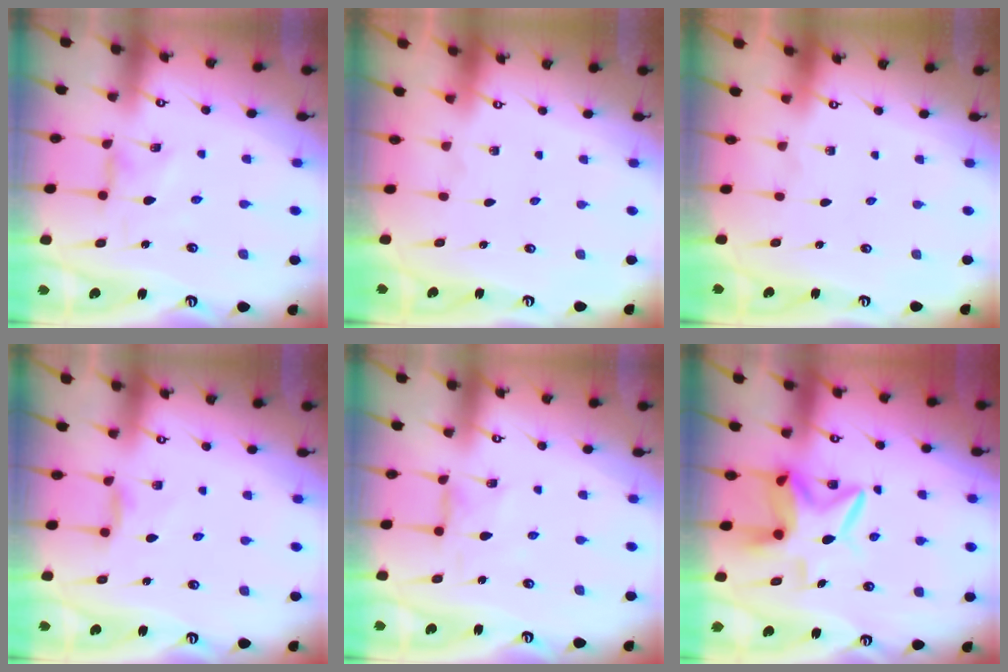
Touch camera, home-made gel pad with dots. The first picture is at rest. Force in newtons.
{"total": 0.0}
{"total": 0.0}
{"total": 4.6, "press": 4.5, "slide": 0.7}
{"total": 2.8, "press": 2.8, "slide": 0.4}
{"total": 10.3, "press": 10.2, "slide": 1.7}